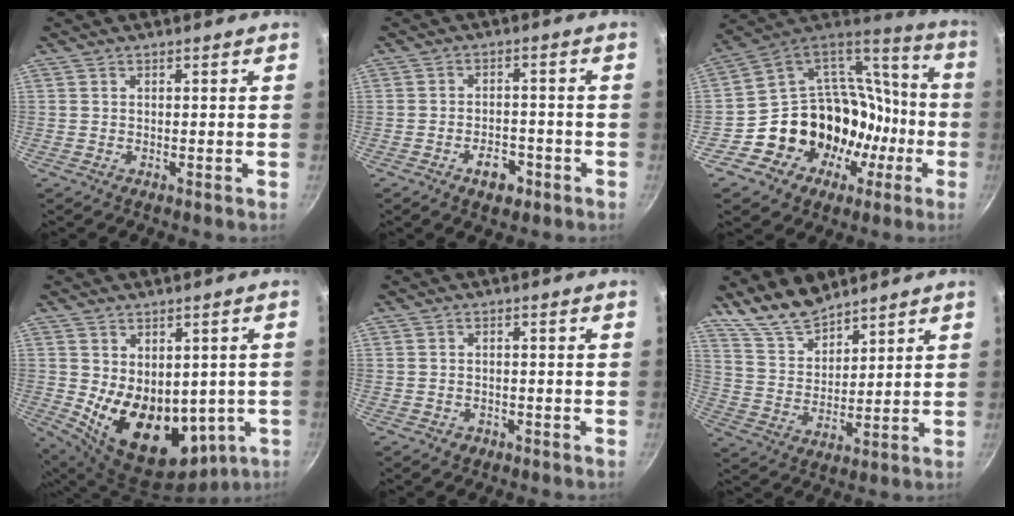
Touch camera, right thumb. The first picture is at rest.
{"total": 5.4, "force": [-2.8, 3.2, 3.3], "torque": [-0.032, 0.020, -0.042]}
{"total": 23.1, "force": [-6.3, 19.3, 10.9], "torque": [-0.145, 0.078, -0.083]}
{"total": 17.0, "force": [-0.5, 11.7, 12.4], "torque": [-0.165, -0.030, 0.031]}
{"total": 1.7, "force": [-0.9, 1.4, 0.6], "torque": [-0.011, 0.006, -0.005]}
{"total": 9.5, "force": [8.3, 3.6, 3.1], "torque": [-0.039, -0.047, 0.164]}